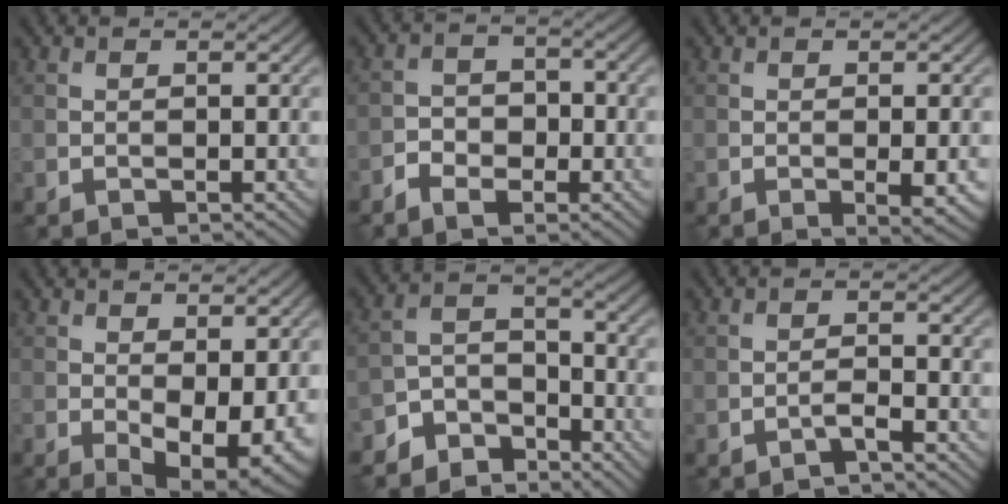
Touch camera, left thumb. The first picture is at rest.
{"total": 4.1, "force": [-2.3, 2.6, 2.1], "torque": [-0.036, 0.002, -0.049]}
{"total": 3.2, "force": [-0.9, 0.8, 3.0], "torque": [-0.051, -0.006, -0.009]}
{"total": 7.5, "force": [-1.5, 3.8, 6.2], "torque": [-0.107, -0.027, -0.007]}
{"total": 6.6, "force": [-5.5, 3.2, 1.7], "torque": [-0.031, 0.000, -0.120]}
{"total": 1.6, "force": [-1.2, 0.1, 1.0], "torque": [-0.017, 0.007, -0.027]}